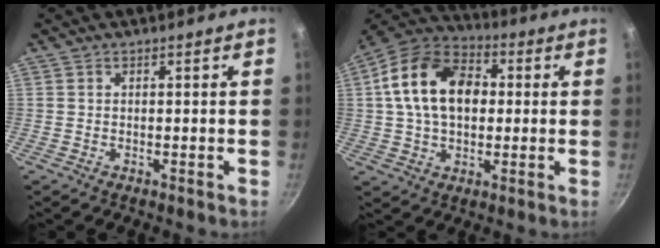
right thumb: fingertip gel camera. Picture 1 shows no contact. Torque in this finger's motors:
{"motor_torque": [-0.22, 2.61, 1.42, 0.15, 0.38]}